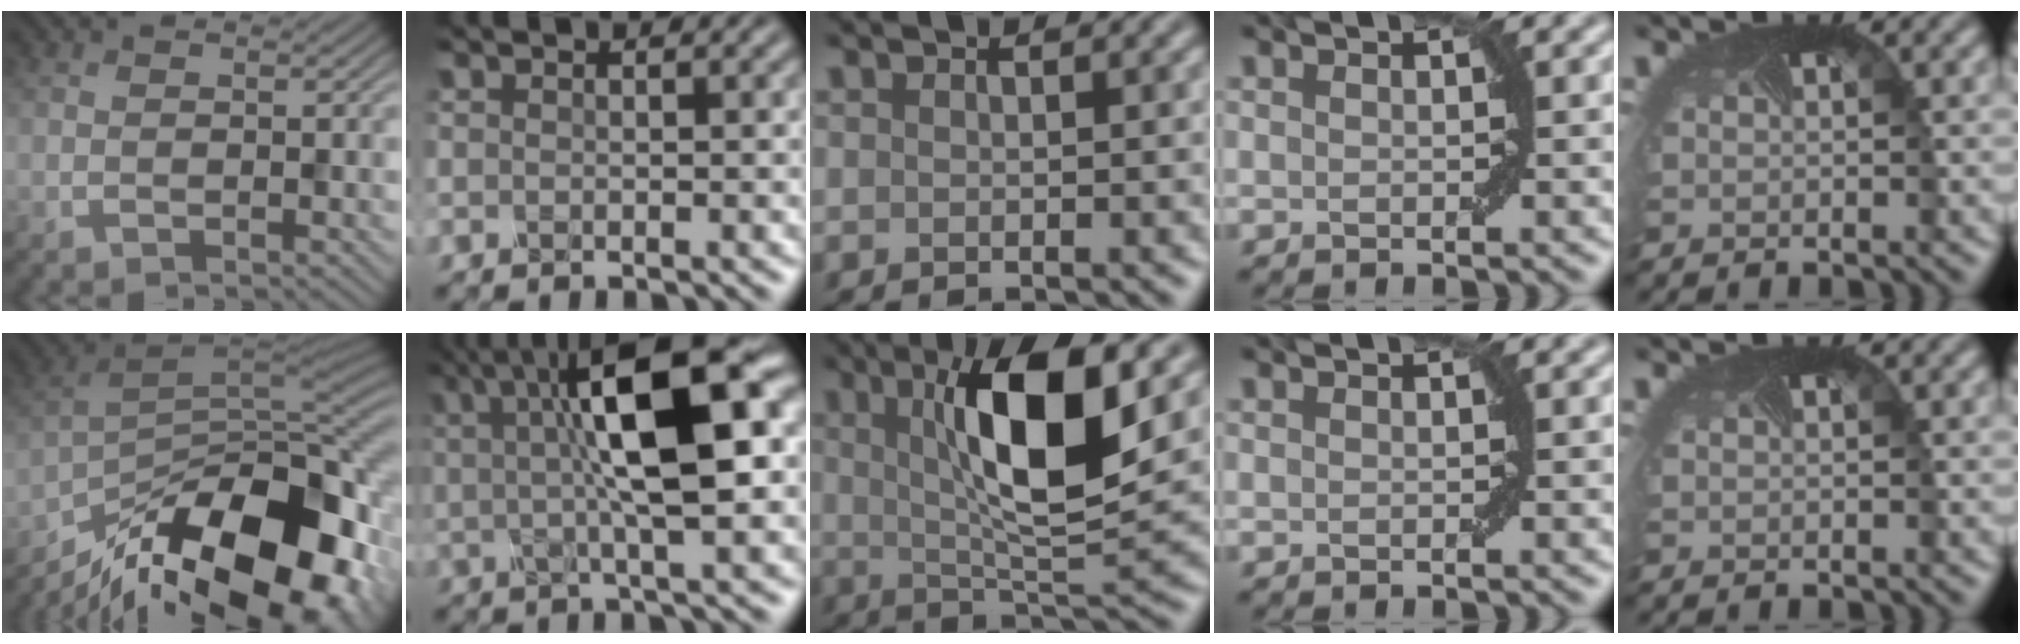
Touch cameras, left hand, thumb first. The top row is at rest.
{"thumb": {"total": 19.4, "force": [-12.0, 8.2, 12.9], "torque": [-0.227, -0.037, -0.186]}, "index": {"total": 11.8, "force": [2.9, 3.0, 11.0], "torque": [-0.166, 0.019, 0.046]}, "middle": {"total": 9.5, "force": [2.6, 2.3, 8.8], "torque": [-0.138, -0.004, 0.047]}}